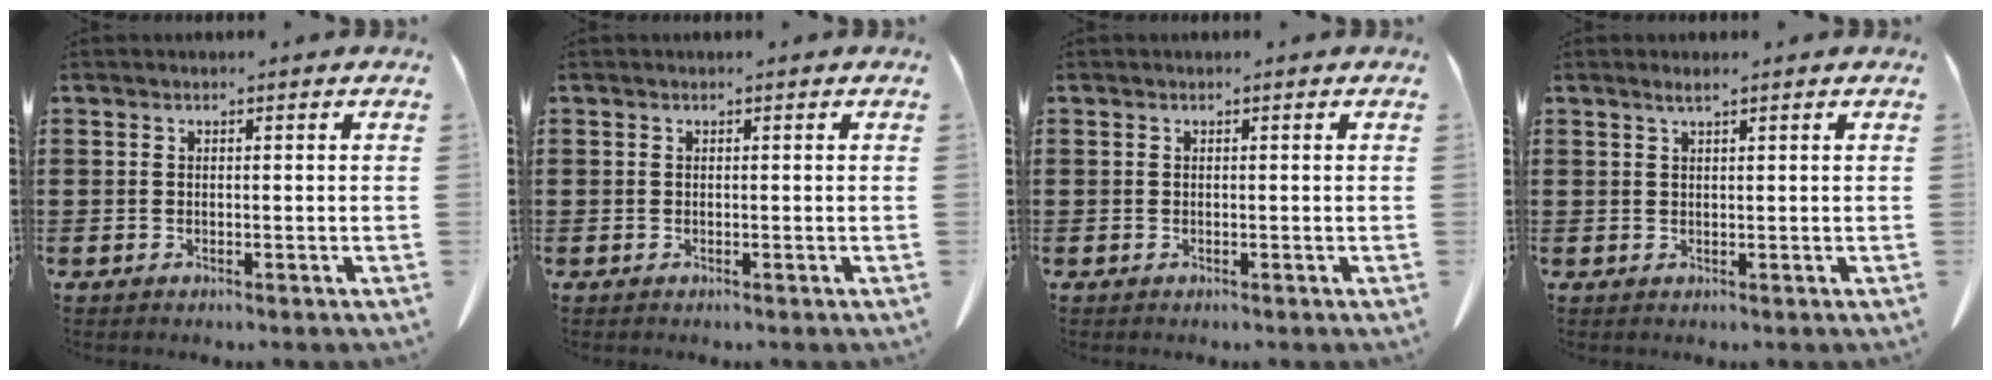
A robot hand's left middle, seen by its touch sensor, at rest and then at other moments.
{"total": 0.0}
{"total": 0.0}
{"total": 1.4, "force": [1.0, 0.0, 1.0], "torque": [-0.021, 0.001, 0.018]}